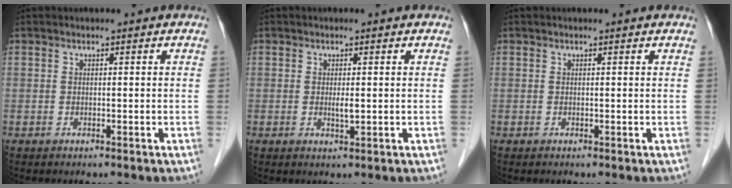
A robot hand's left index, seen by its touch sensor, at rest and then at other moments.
{"total": 1.5, "force": [0.0, 0.2, 1.5], "torque": [-0.030, -0.002, 0.003]}
{"total": 0.5, "force": [0.5, 0.0, 0.2], "torque": [-0.007, -0.001, 0.001]}